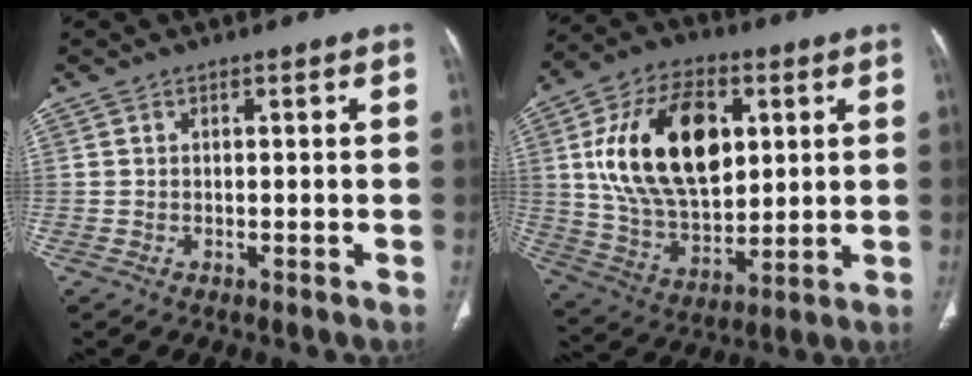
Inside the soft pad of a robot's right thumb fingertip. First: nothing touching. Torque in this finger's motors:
{"motor_torque": [1.53, 3.09, 0.85, -0.91, 0.15]}